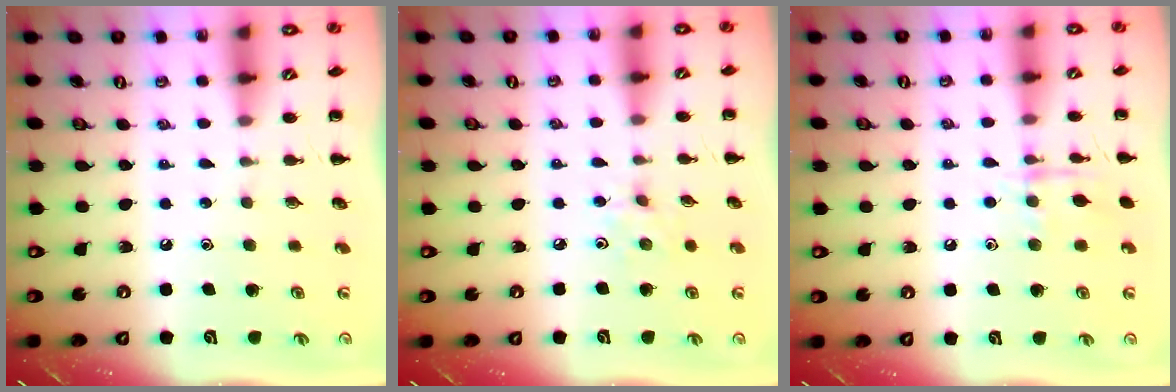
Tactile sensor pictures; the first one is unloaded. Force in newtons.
{"total": 4.0, "press": 3.8, "slide": 1.3}
{"total": 8.0, "press": 7.9, "slide": 0.6}